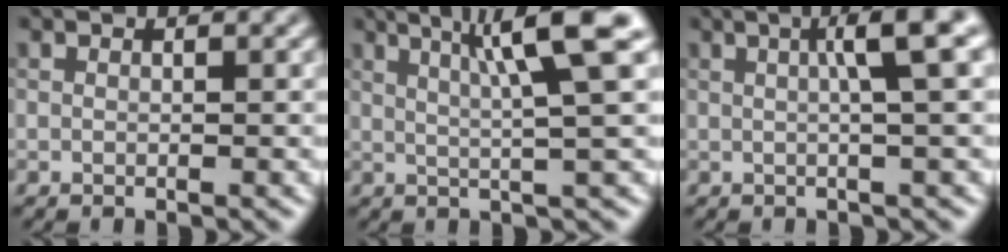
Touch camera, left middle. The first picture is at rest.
{"total": 7.0, "force": [2.7, 0.8, 6.3], "torque": [-0.087, 0.017, 0.044]}
{"total": 4.7, "force": [1.1, 0.6, 4.5], "torque": [-0.061, 0.016, 0.015]}